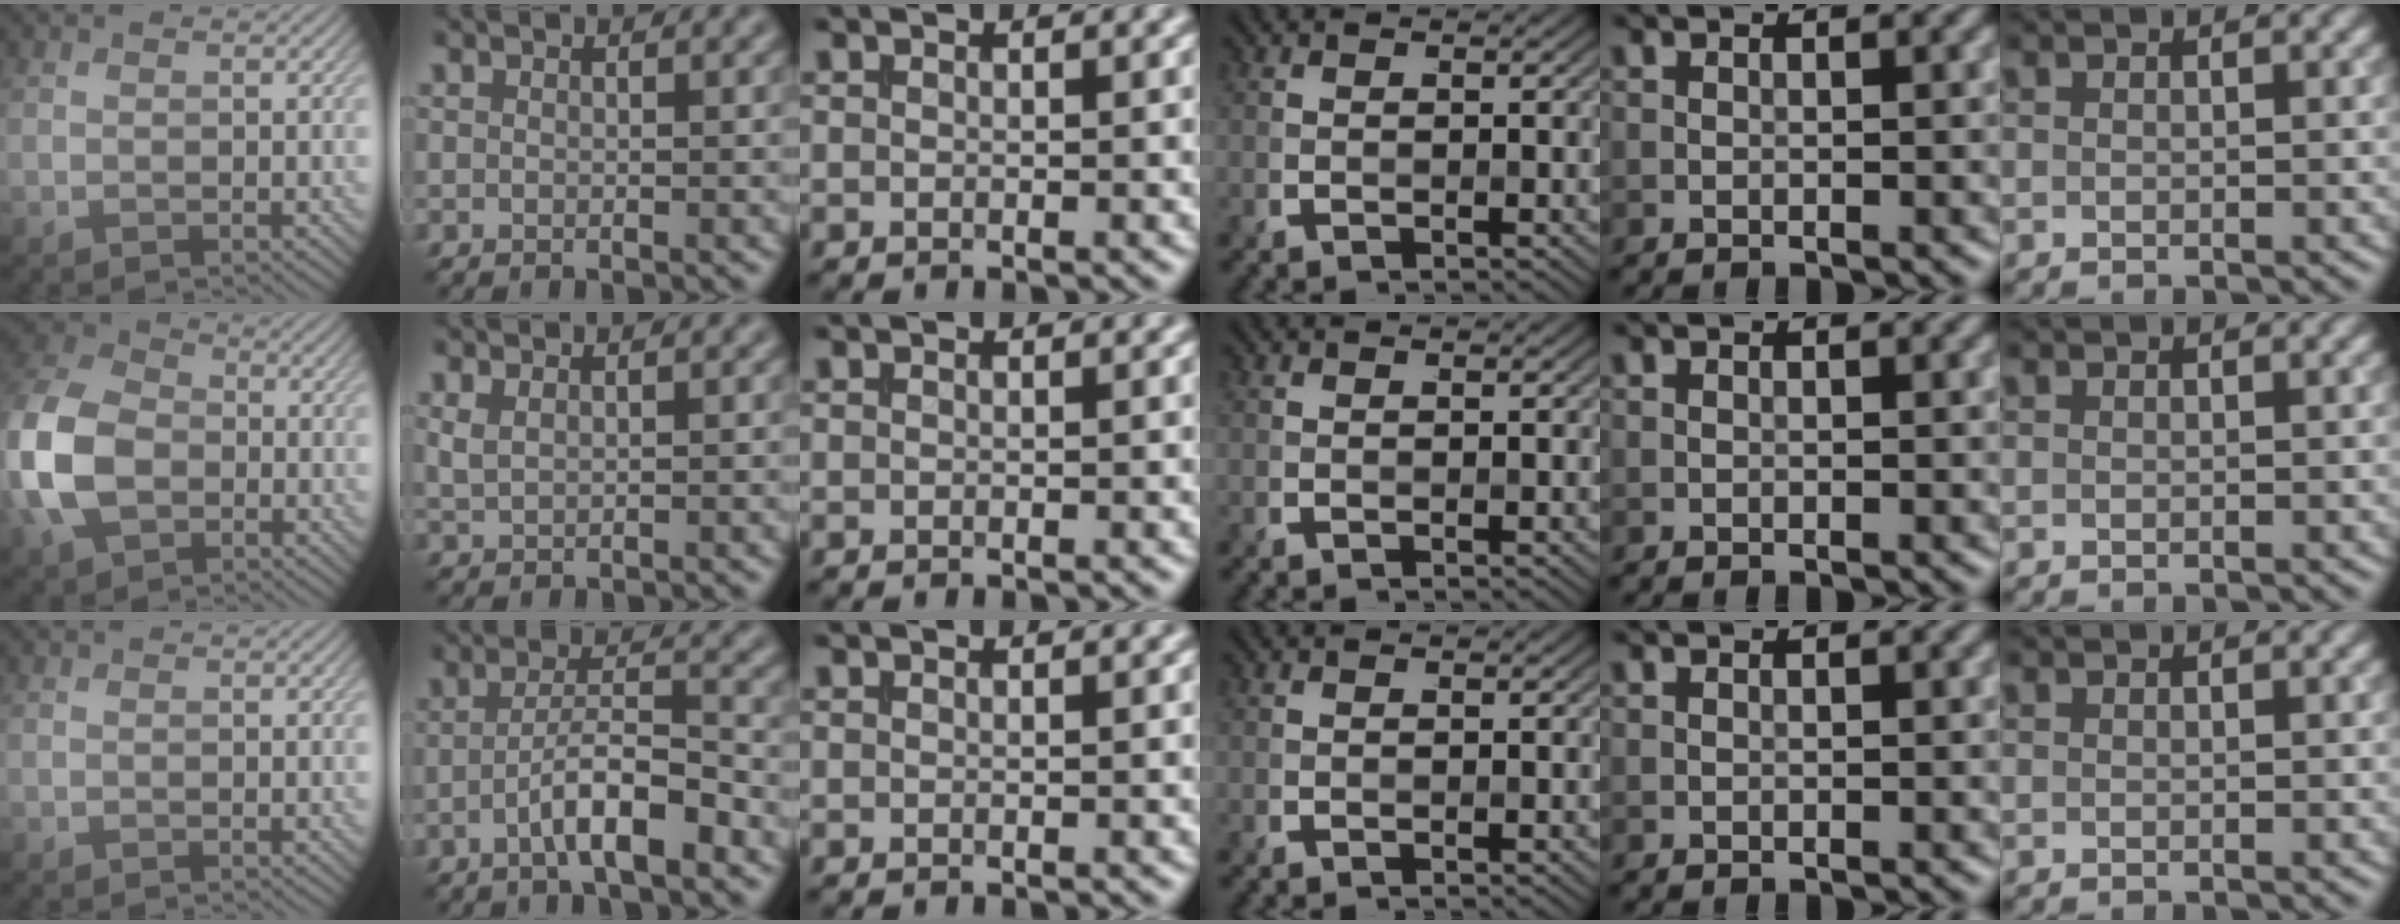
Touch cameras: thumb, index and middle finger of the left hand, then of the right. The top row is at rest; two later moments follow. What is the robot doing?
{"motion": "insert", "object": "coin"}